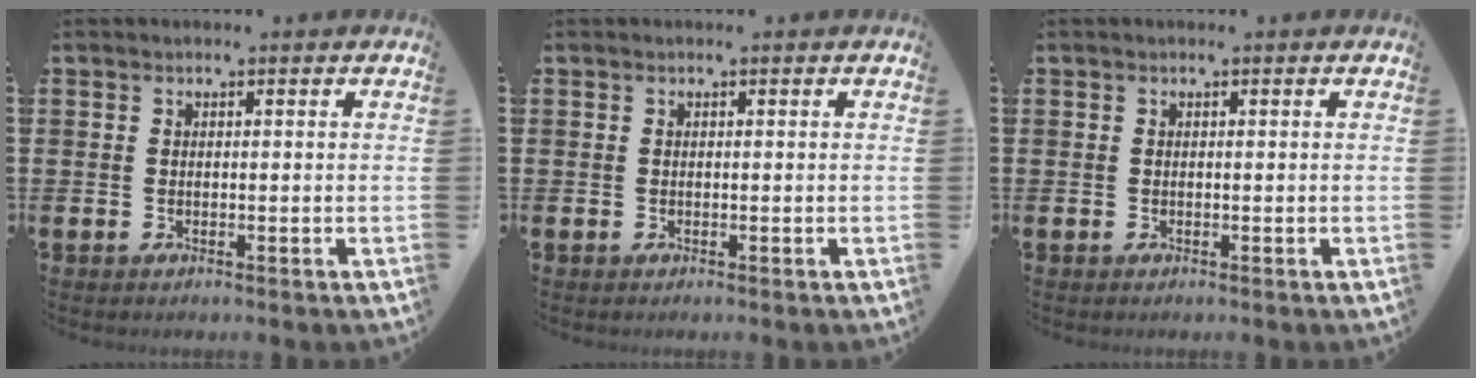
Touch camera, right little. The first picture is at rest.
{"total": 0.0}
{"total": 0.0}